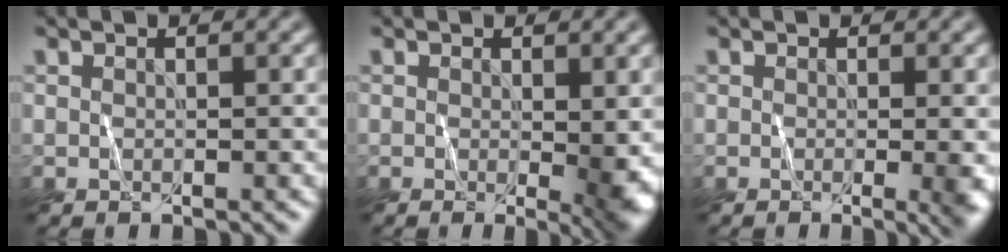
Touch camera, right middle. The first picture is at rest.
{"total": 3.2, "force": [-0.1, 0.7, 3.1], "torque": [-0.042, -0.006, 0.008]}
{"total": 3.4, "force": [-0.4, 1.2, 3.1], "torque": [-0.018, 0.001, 0.003]}